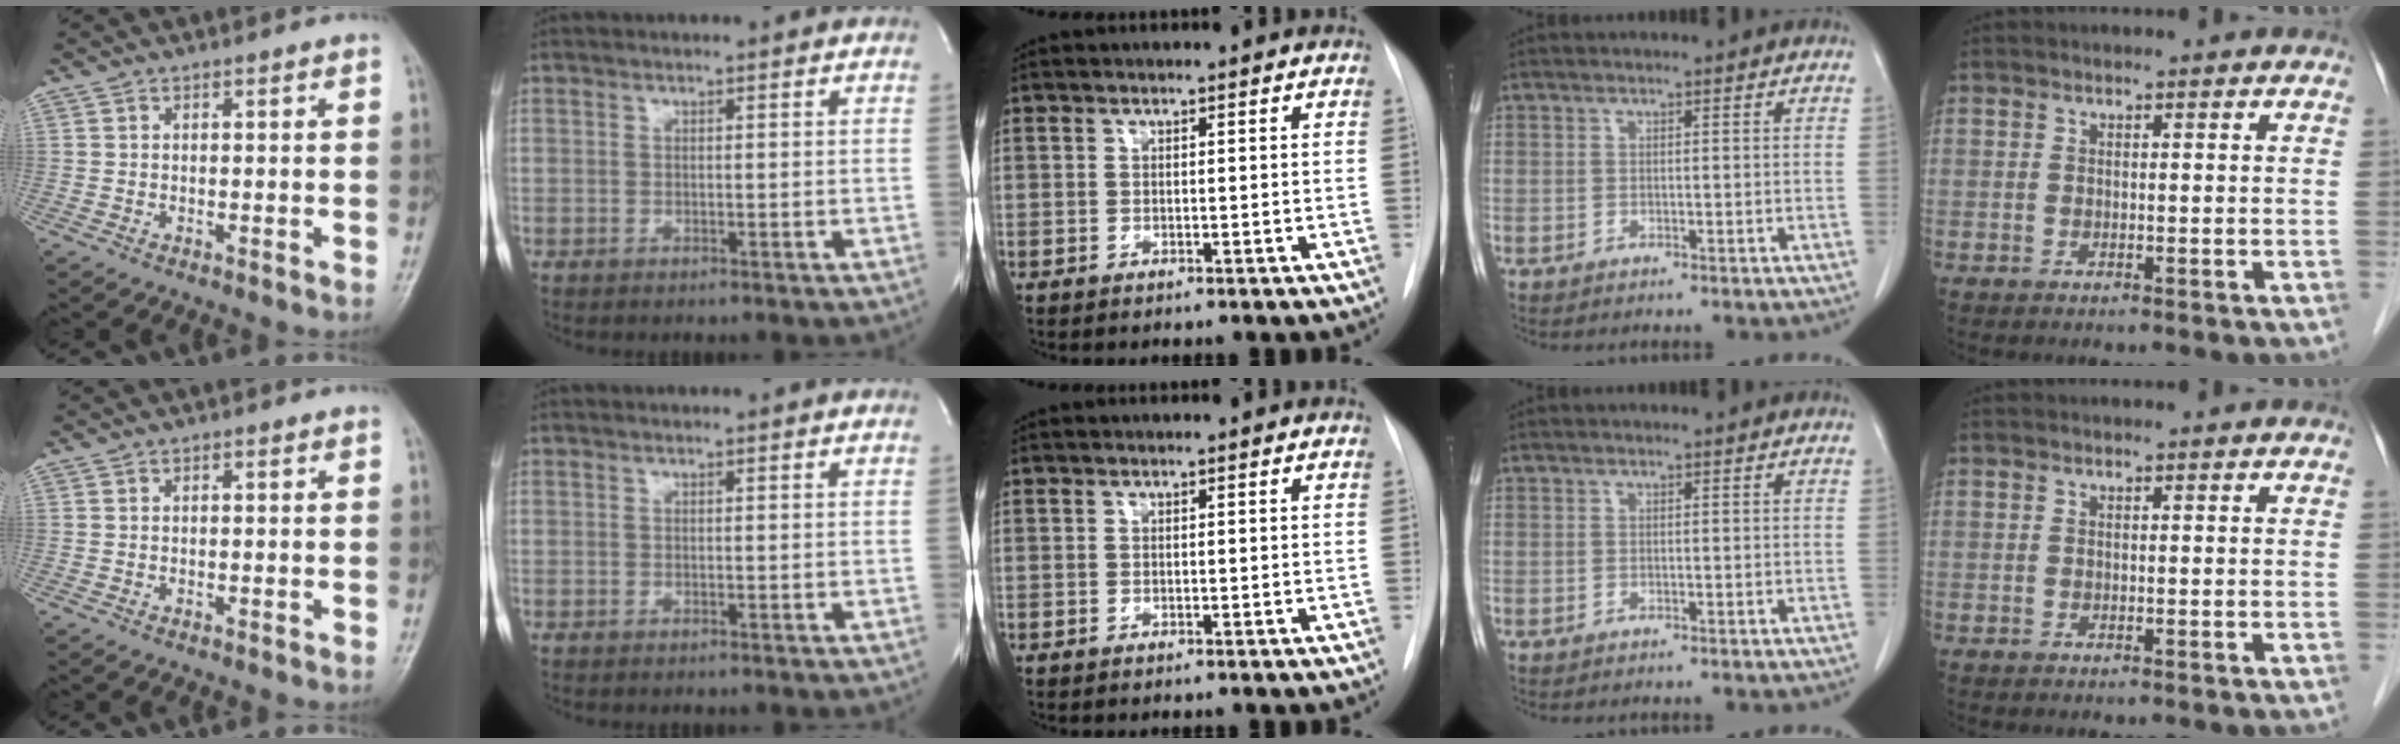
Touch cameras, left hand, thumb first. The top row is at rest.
{}